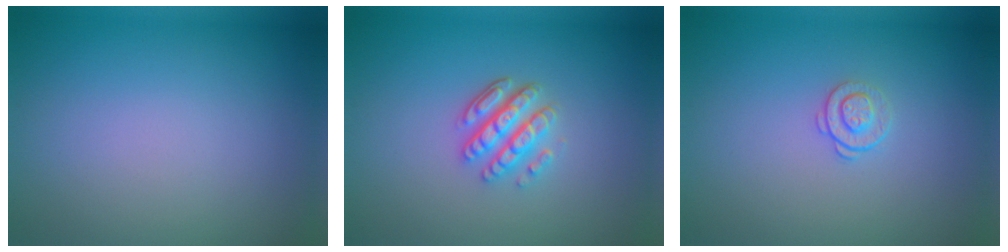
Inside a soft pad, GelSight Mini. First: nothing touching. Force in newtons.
{"total": 3.5, "press": 3.0, "slide": 1.7}
{"total": 1.4, "press": 0.9, "slide": 1.0}